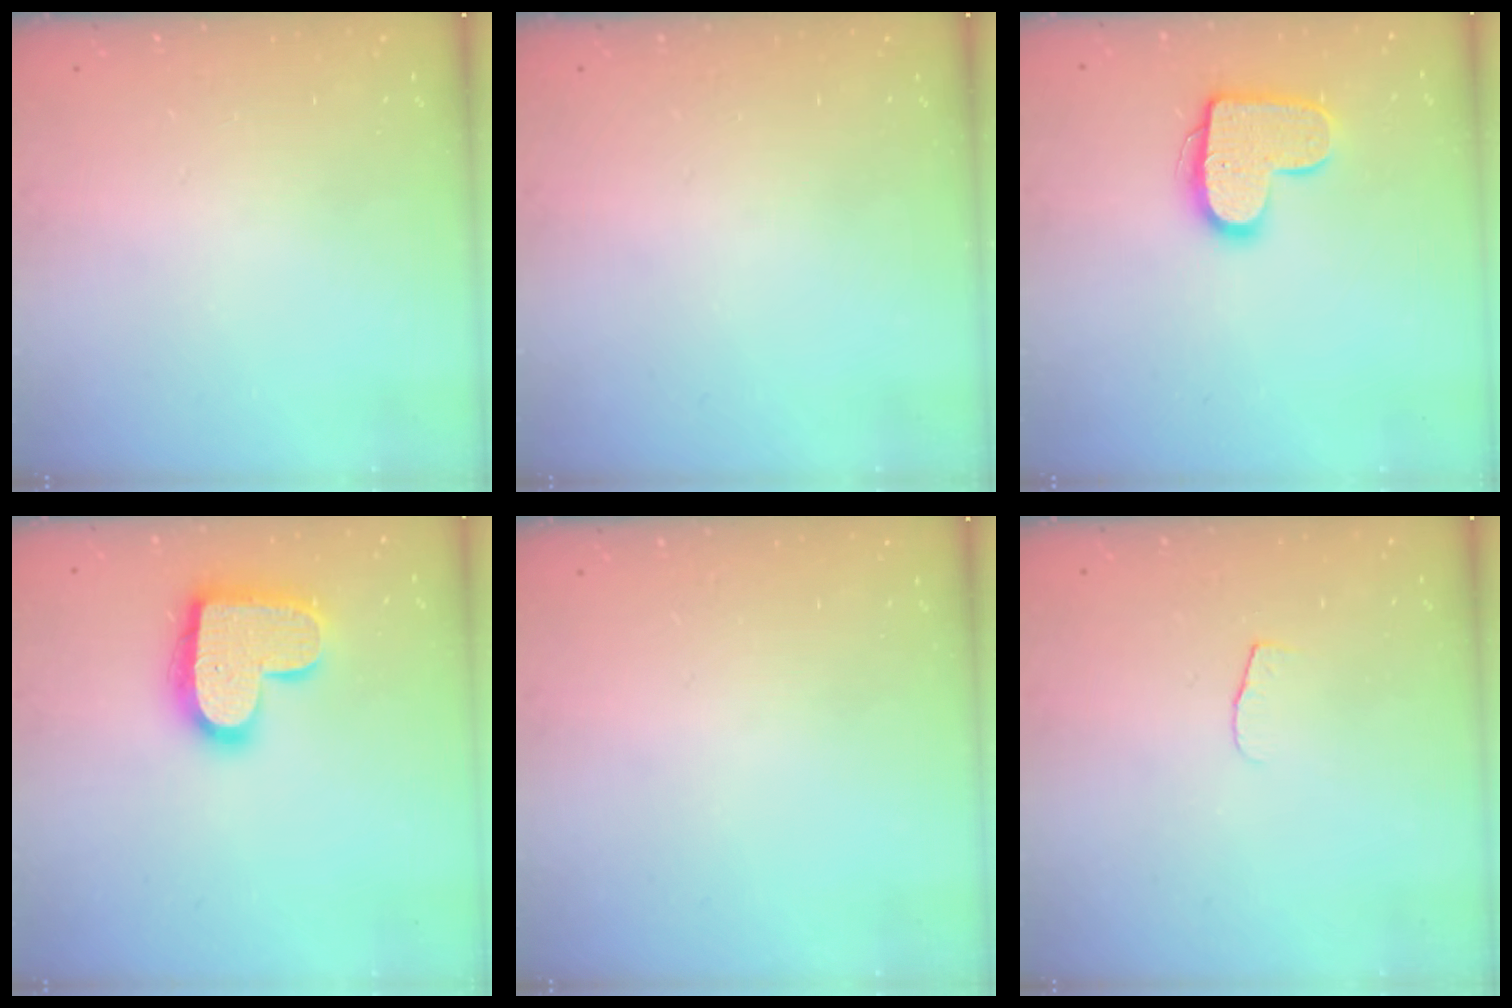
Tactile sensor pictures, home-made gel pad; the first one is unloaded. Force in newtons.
{"total": 0.0}
{"total": 12.8, "press": 12.8, "slide": 0.6}
{"total": 17.0, "press": 17.0, "slide": 1.1}
{"total": 0.0}
{"total": 4.2, "press": 4.1, "slide": 0.4}